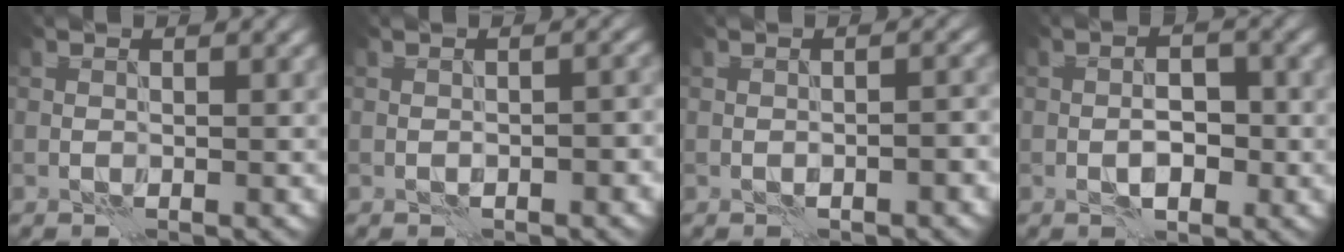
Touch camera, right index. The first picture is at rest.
{"total": 1.3, "force": [-0.6, 0.5, 1.0], "torque": [-0.016, 0.005, -0.009]}
{"total": 1.3, "force": [-0.7, 0.3, 1.1], "torque": [-0.017, 0.005, -0.012]}
{"total": 3.1, "force": [-0.9, 1.5, 2.6], "torque": [-0.031, 0.006, -0.022]}